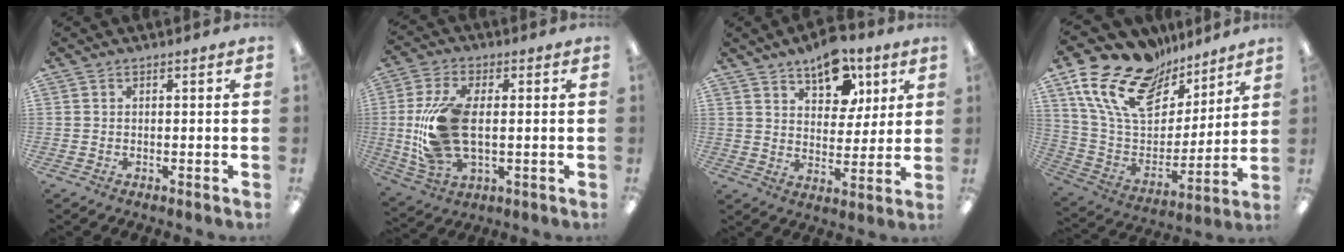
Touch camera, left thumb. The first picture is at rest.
{"total": 17.5, "force": [0.5, 9.7, 14.5], "torque": [-0.303, -0.009, 0.009]}
{"total": 12.2, "force": [8.0, 7.0, 5.9], "torque": [-0.069, -0.037, 0.140]}
{"total": 19.8, "force": [13.1, 11.1, 9.8], "torque": [-0.204, -0.082, 0.239]}